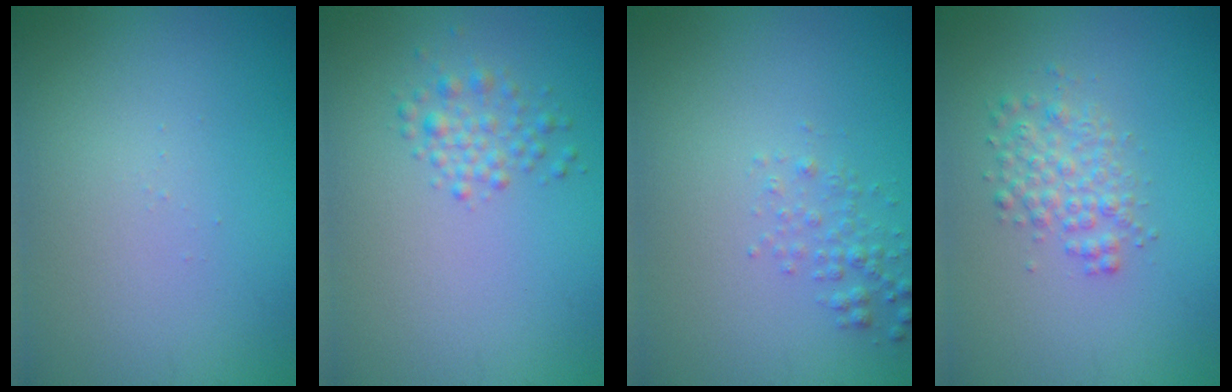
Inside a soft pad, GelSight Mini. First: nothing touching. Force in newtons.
{"total": 1.9, "press": 1.9, "slide": 0.0}
{"total": 1.5, "press": 1.5, "slide": 0.1}
{"total": 2.5, "press": 2.5, "slide": 0.1}